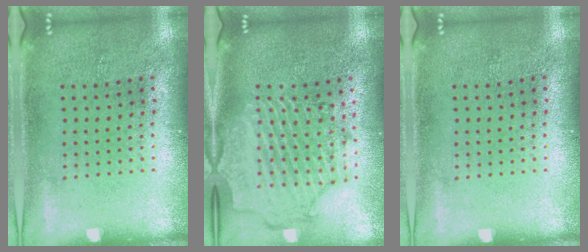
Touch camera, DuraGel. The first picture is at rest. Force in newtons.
{"total": 2.6, "press": 2.3, "slide": 1.1}
{"total": 0.0}